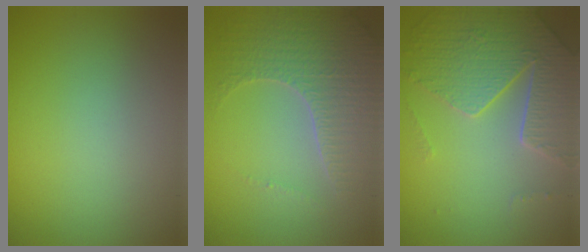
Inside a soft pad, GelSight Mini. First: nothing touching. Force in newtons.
{"total": 4.3, "press": 4.0, "slide": 1.5}
{"total": 5.1, "press": 4.6, "slide": 2.1}